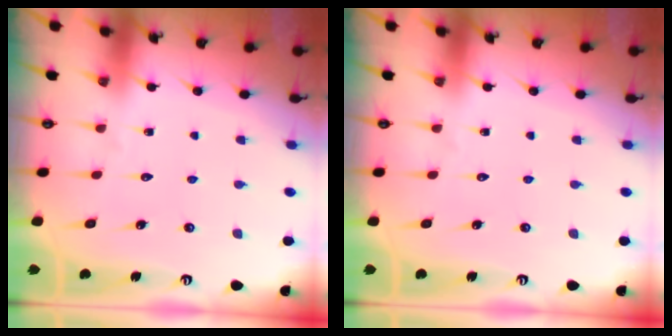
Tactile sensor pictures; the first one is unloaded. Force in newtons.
{"total": 0.0}